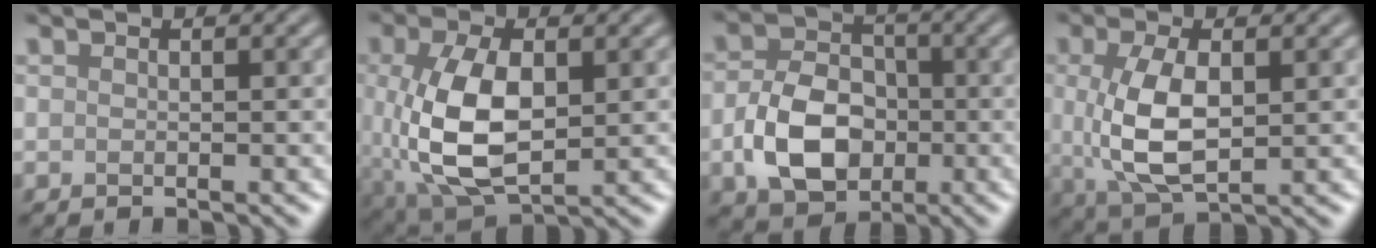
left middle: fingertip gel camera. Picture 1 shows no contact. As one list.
[{"total": 8.5, "force": [-0.1, 4.7, 7.1], "torque": [-0.163, -0.005, 0.005]}, {"total": 6.9, "force": [-1.8, 5.0, 4.3], "torque": [-0.089, 0.003, -0.035]}, {"total": 6.2, "force": [0.4, 3.0, 5.3], "torque": [-0.126, -0.002, 0.012]}]